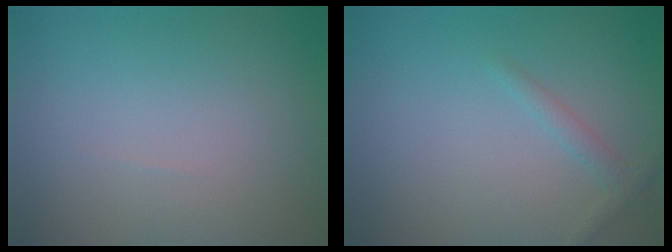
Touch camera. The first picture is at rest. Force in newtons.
{"total": 1.1, "press": 1.1, "slide": 0.0}